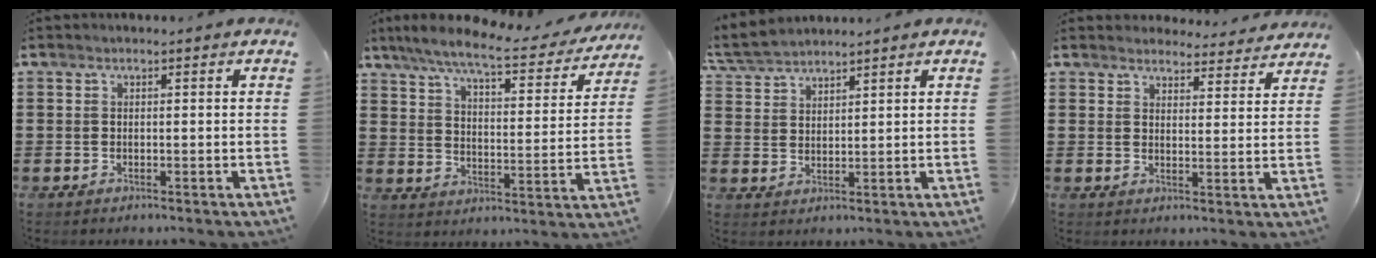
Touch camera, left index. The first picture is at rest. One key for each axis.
{"total": 7.9, "fx": 6.6, "fy": 0.5, "fz": 4.3, "tx": -0.110, "ty": -0.035, "tz": 0.111}
{"total": 3.8, "fx": 3.6, "fy": 0.6, "fz": 0.8, "tx": -0.031, "ty": -0.006, "tz": 0.067}
{"total": 4.2, "fx": 4.1, "fy": 0.6, "fz": 0.4, "tx": -0.013, "ty": -0.021, "tz": 0.075}